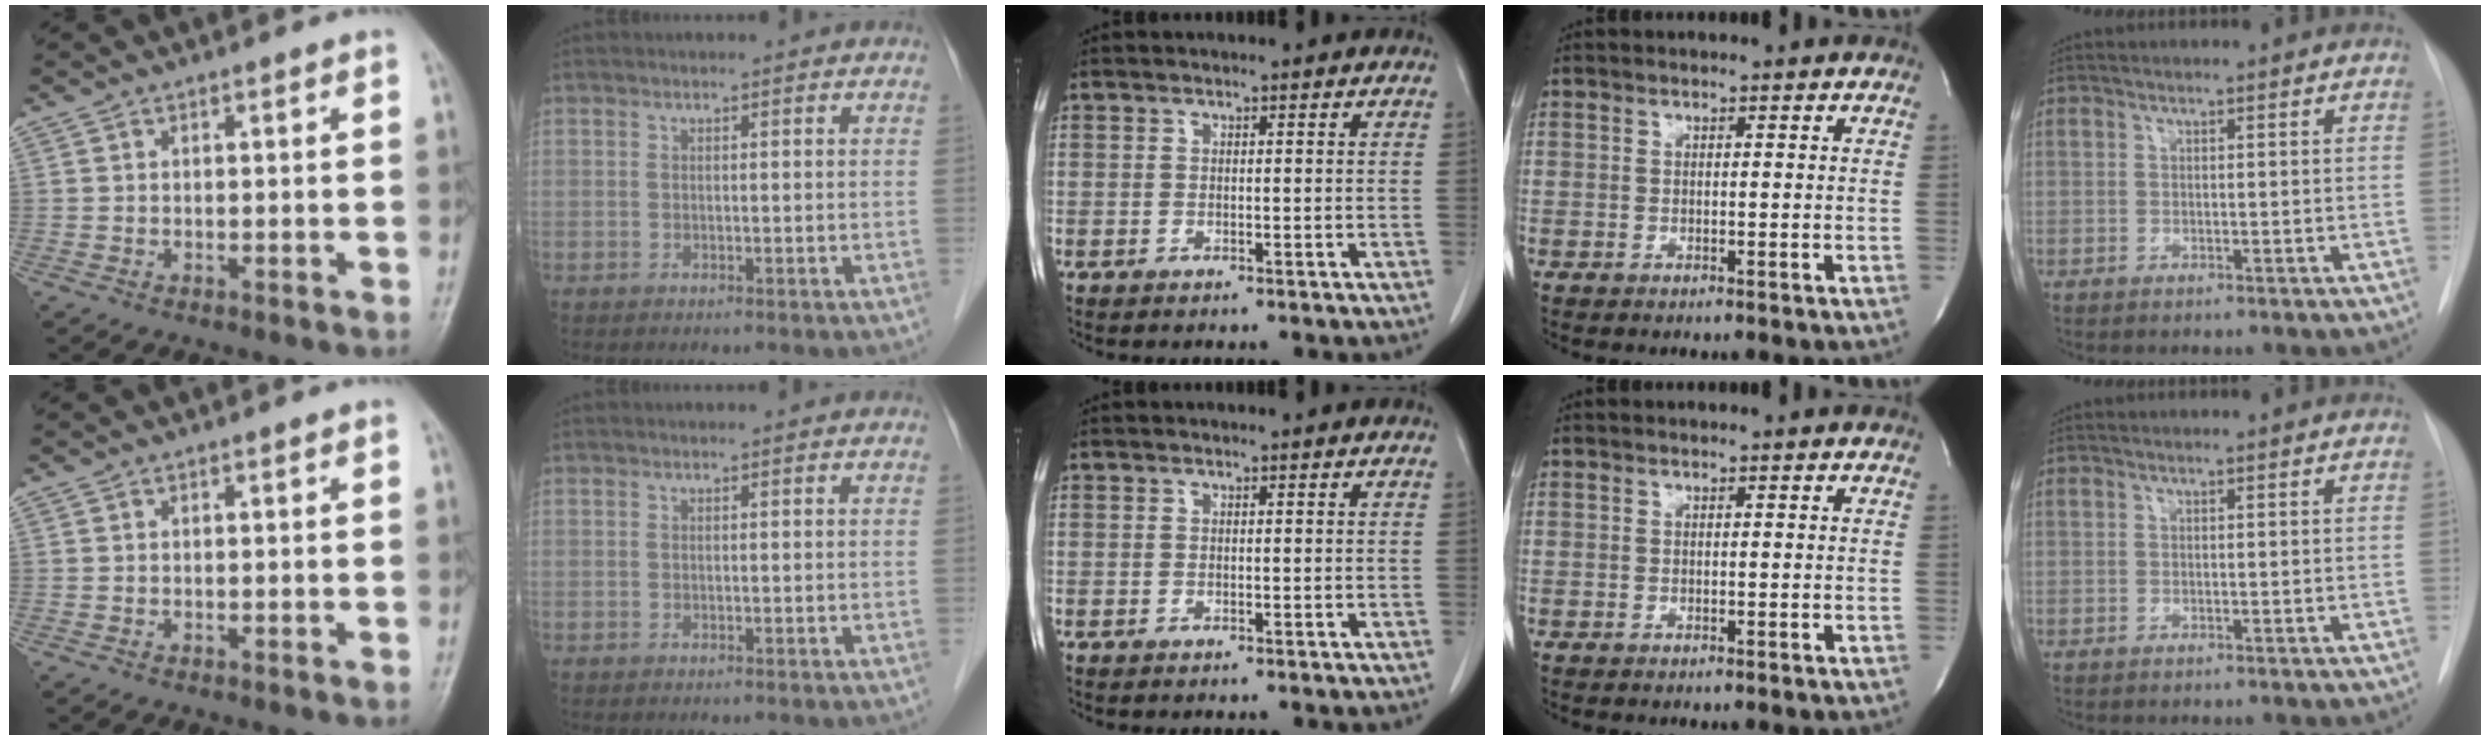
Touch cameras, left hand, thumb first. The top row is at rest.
{}